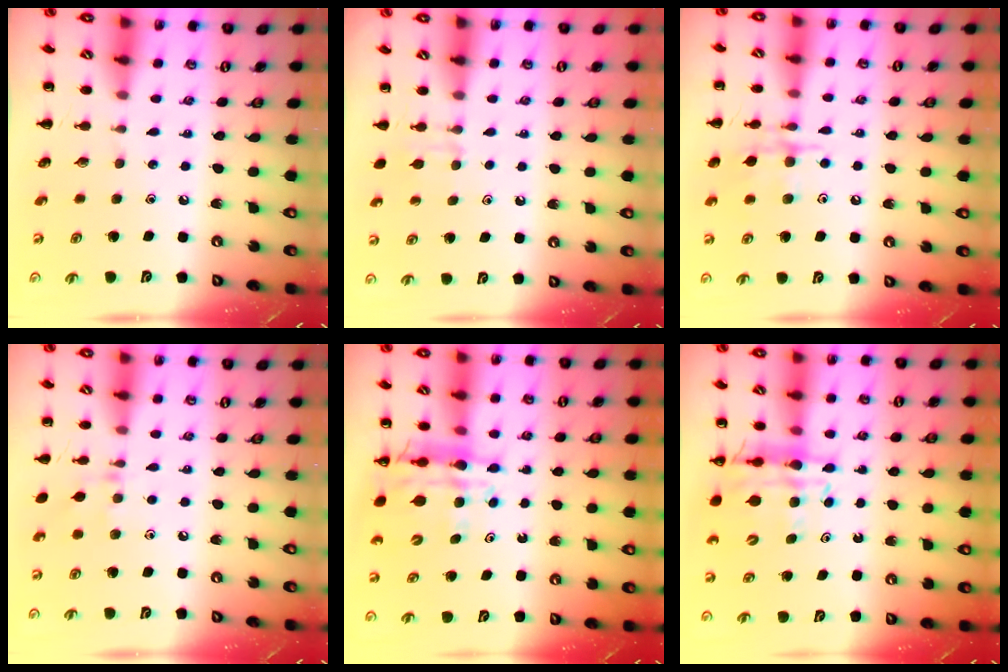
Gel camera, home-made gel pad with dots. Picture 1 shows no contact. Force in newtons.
{"total": 4.4, "press": 4.2, "slide": 1.4}
{"total": 10.9, "press": 10.8, "slide": 1.5}
{"total": 7.0, "press": 6.7, "slide": 1.9}
{"total": 13.0, "press": 12.5, "slide": 3.8}
{"total": 13.5, "press": 12.9, "slide": 3.9}